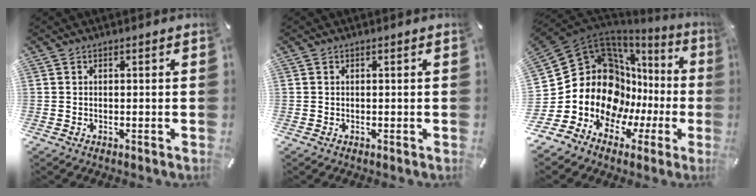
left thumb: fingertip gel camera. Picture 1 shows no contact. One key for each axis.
{"total": 0.0}
{"total": 19.3, "fx": 1.6, "fy": 15.5, "fz": 11.5, "tx": -0.232, "ty": -0.062, "tz": 0.053}